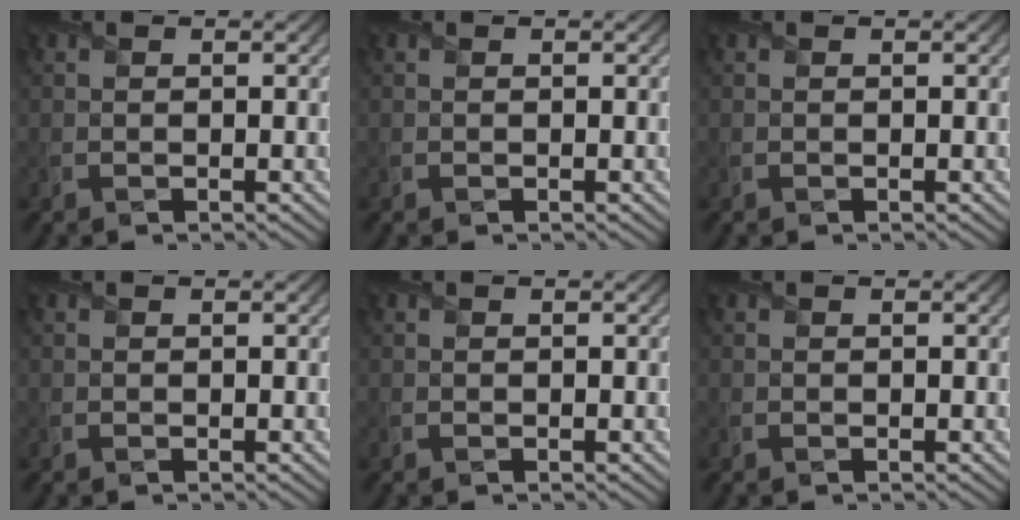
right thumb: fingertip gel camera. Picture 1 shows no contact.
{"total": 0.0}
{"total": 0.0}
{"total": 0.0}
{"total": 0.0}
{"total": 0.0}